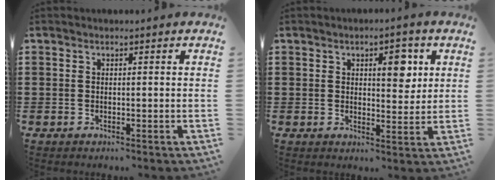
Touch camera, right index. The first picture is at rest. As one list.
[{"total": 5.3, "force": [2.1, 2.3, 4.3], "torque": [-0.051, -0.005, 0.025]}]